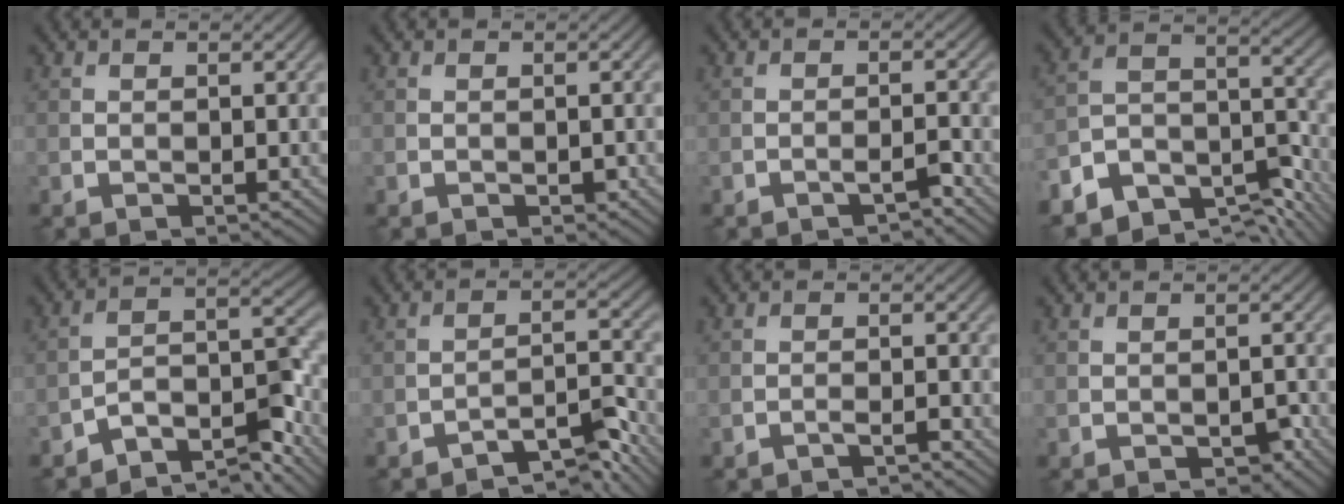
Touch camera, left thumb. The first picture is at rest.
{"total": 0.5, "force": [-0.3, 0.3, 0.4], "torque": [-0.006, -0.002, -0.002]}
{"total": 1.8, "force": [-1.4, 0.2, 1.1], "torque": [-0.014, 0.008, -0.027]}
{"total": 10.6, "force": [-8.2, 4.7, 4.7], "torque": [-0.085, -0.012, -0.150]}
{"total": 8.3, "force": [-6.7, 2.1, 4.4], "torque": [-0.062, 0.010, -0.131]}
{"total": 5.9, "force": [-4.8, 1.1, 3.2], "torque": [-0.046, 0.009, -0.081]}
{"total": 1.4, "force": [-1.2, 0.1, 0.8], "torque": [-0.012, 0.006, -0.025]}
{"total": 1.5, "force": [-1.0, 0.7, 0.9], "torque": [-0.013, -0.001, -0.016]}